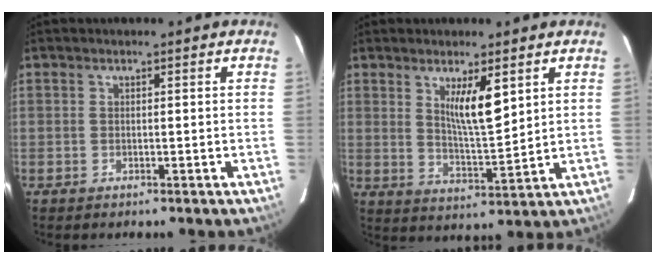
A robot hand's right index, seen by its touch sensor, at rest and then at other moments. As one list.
[{"total": 7.1, "force": [3.2, 1.1, 6.2], "torque": [-0.108, -0.014, 0.062]}]